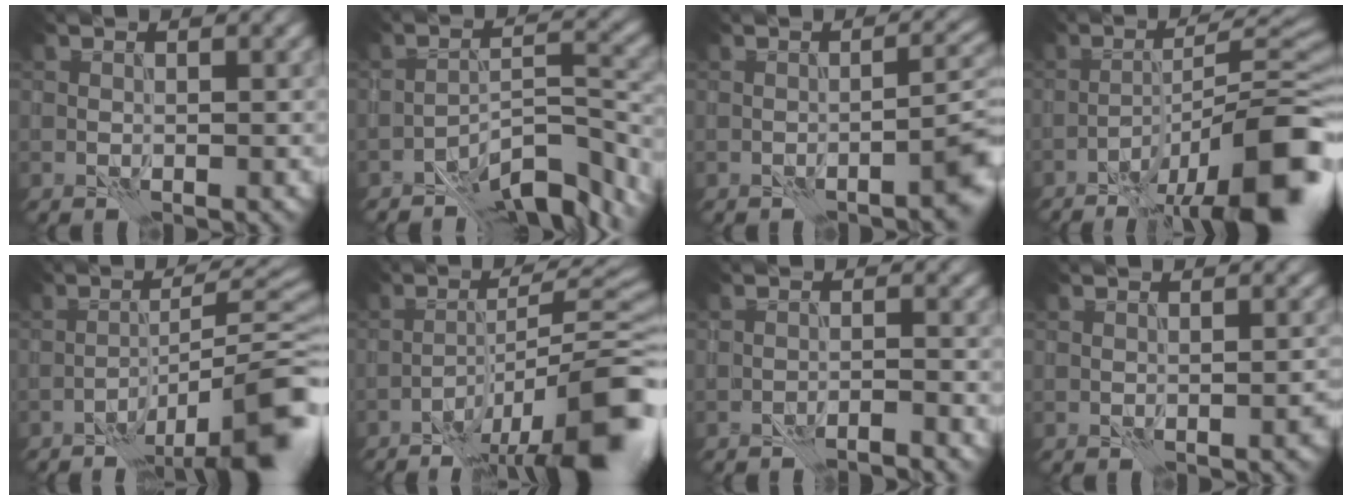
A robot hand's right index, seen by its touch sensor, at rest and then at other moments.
{"total": 8.2, "force": [-6.4, 2.3, 4.5], "torque": [-0.054, 0.006, -0.114]}
{"total": 3.3, "force": [-1.4, 0.4, 3.0], "torque": [-0.037, 0.011, -0.025]}
{"total": 14.0, "force": [-8.6, 2.7, 10.8], "torque": [-0.161, 0.008, -0.135]}
{"total": 9.8, "force": [-5.8, 1.9, 7.7], "torque": [-0.105, 0.013, -0.095]}
{"total": 12.4, "force": [-7.7, 2.2, 9.5], "torque": [-0.139, 0.010, -0.124]}
{"total": 2.3, "force": [-2.2, -0.2, 0.6], "torque": [-0.008, 0.008, -0.037]}
{"total": 0.8, "force": [-0.5, 0.3, 0.6], "torque": [-0.009, 0.001, -0.004]}